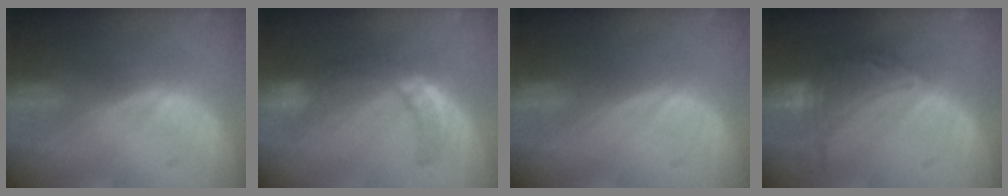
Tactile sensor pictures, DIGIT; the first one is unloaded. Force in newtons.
{"total": 7.5, "press": 6.5, "slide": 3.8}
{"total": 0.0}
{"total": 7.7, "press": 7.7, "slide": 0.3}